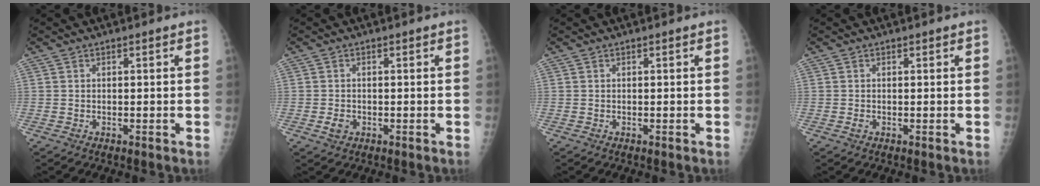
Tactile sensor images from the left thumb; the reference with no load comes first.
{"total": 2.1, "force": [-0.6, 1.7, 1.1], "torque": [-0.013, 0.001, -0.008]}
{"total": 0.0}
{"total": 0.6, "force": [0.0, 0.6, 0.3], "torque": [-0.002, 0.000, -0.001]}